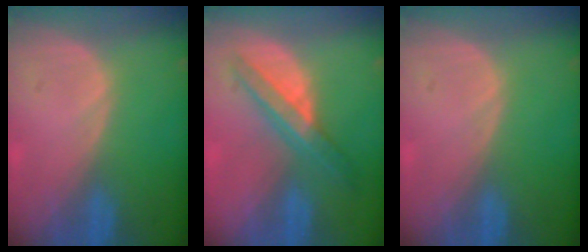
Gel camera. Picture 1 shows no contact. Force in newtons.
{"total": 7.1, "press": 6.0, "slide": 3.7}
{"total": 0.0}